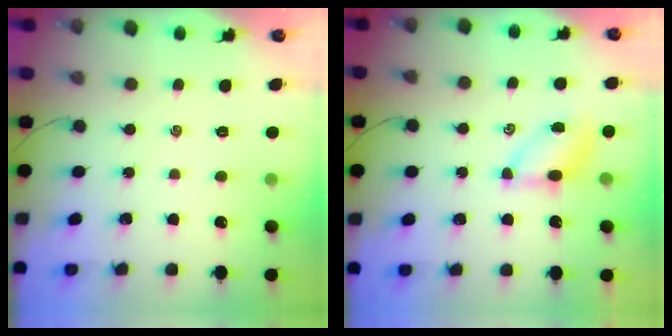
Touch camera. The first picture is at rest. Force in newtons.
{"total": 5.5, "press": 5.4, "slide": 0.7}